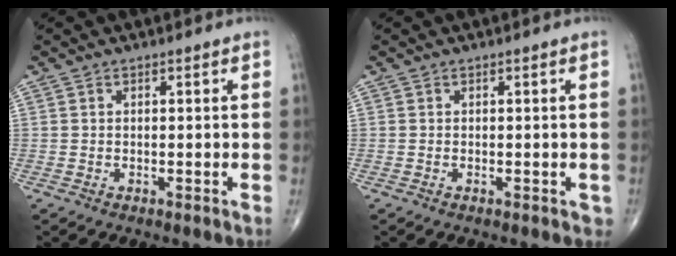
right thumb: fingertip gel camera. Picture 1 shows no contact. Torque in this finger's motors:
{"motor_torque": [0.04, 0.40, -0.13, -0.02, 0.02]}